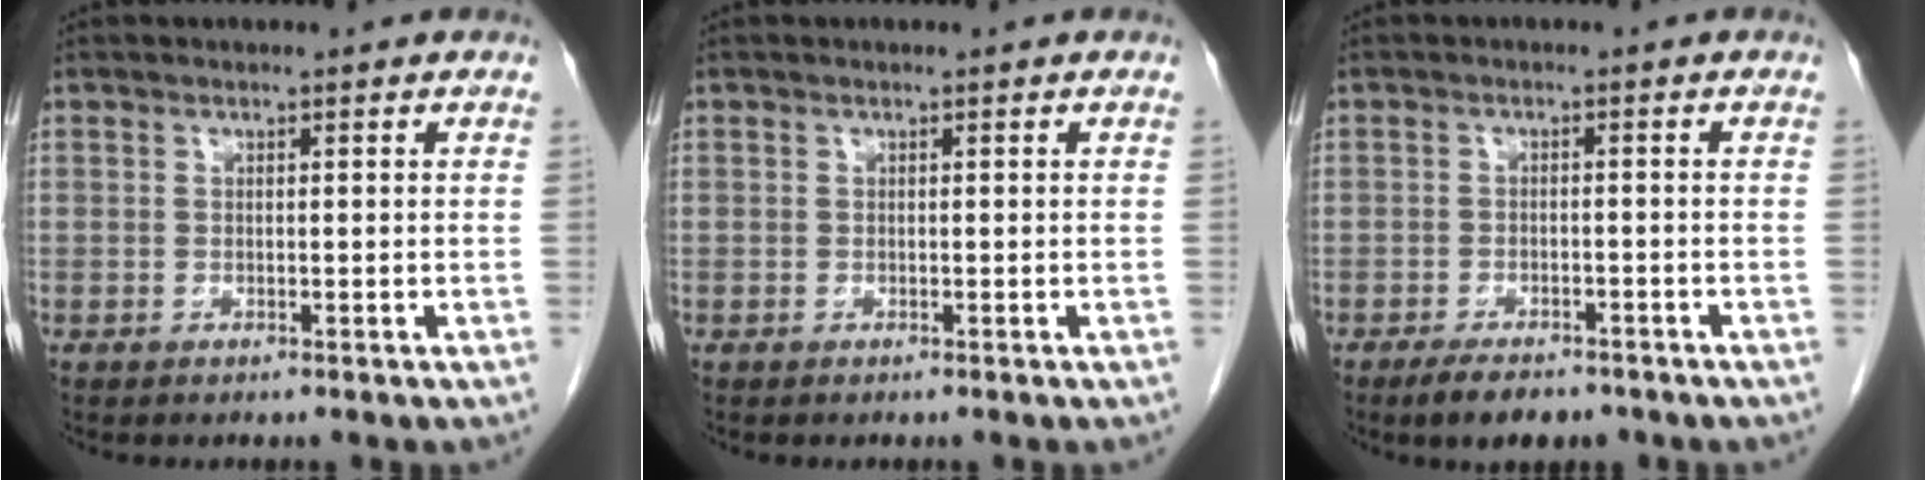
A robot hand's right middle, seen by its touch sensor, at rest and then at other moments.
{"total": 0.0}
{"total": 5.6, "force": [-4.3, 2.0, 2.9], "torque": [-0.046, -0.004, -0.064]}